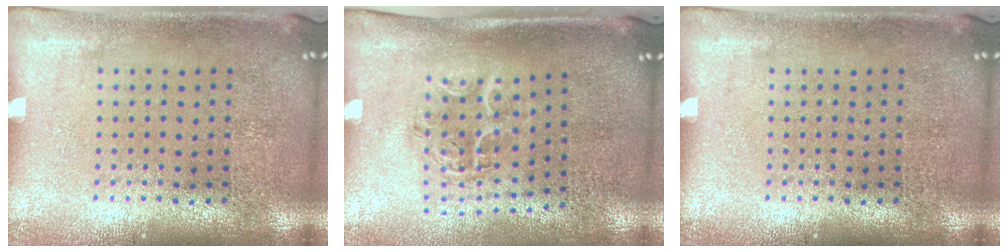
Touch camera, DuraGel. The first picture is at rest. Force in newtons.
{"total": 1.1, "press": 1.1, "slide": 0.1}
{"total": 0.0}